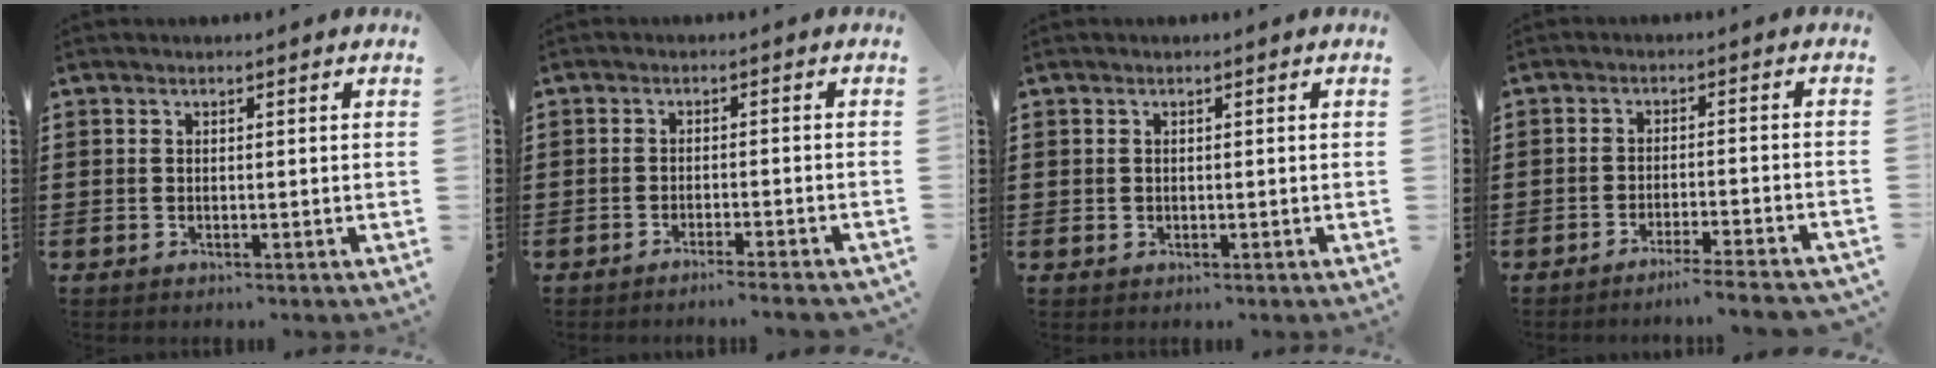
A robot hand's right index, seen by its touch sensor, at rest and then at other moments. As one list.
[{"total": 2.3, "force": [-2.1, -0.4, 0.8], "torque": [-0.015, -0.001, -0.042]}, {"total": 0.5, "force": [0.1, 0.5, 0.0], "torque": [-0.001, 0.005, 0.001]}, {"total": 3.7, "force": [-3.4, -0.8, 1.3], "torque": [-0.021, -0.009, -0.068]}]